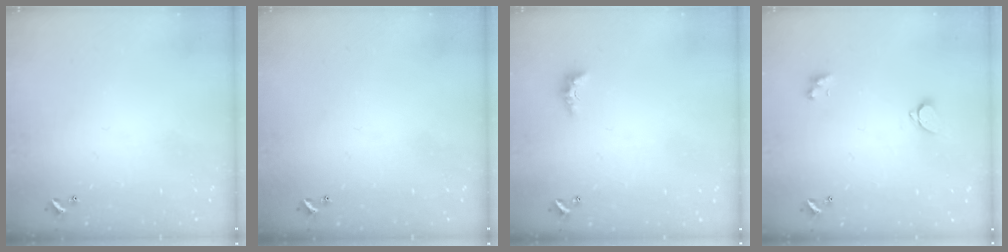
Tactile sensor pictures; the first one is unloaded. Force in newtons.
{"total": 0.0}
{"total": 2.3, "press": 2.2, "slide": 0.7}
{"total": 2.2, "press": 2.0, "slide": 0.9}